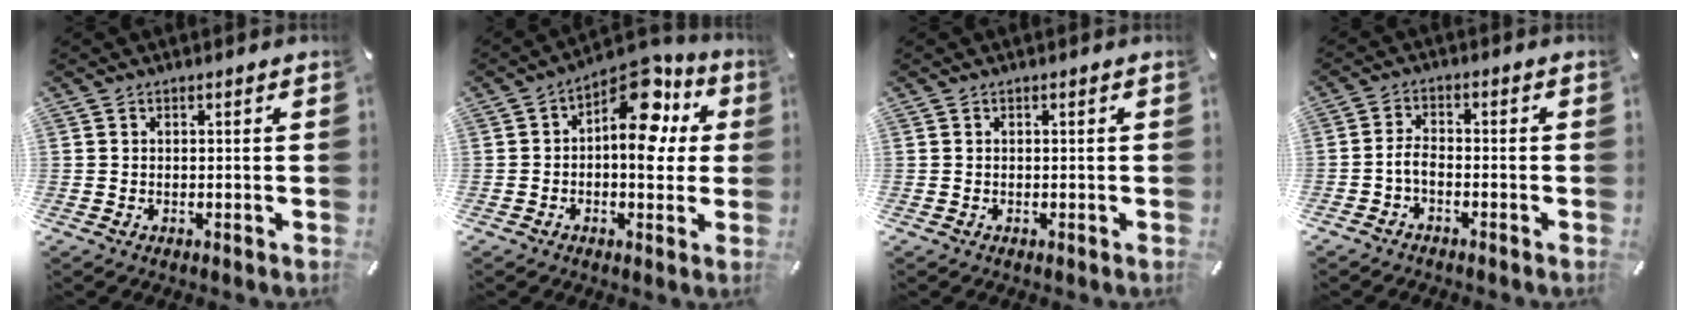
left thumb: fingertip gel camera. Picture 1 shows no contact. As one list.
[{"total": 14.5, "force": [4.9, 7.8, 11.2], "torque": [-0.147, -0.042, 0.084]}, {"total": 0.0}, {"total": 3.3, "force": [-1.8, 1.3, 2.5], "torque": [-0.057, 0.006, -0.038]}]